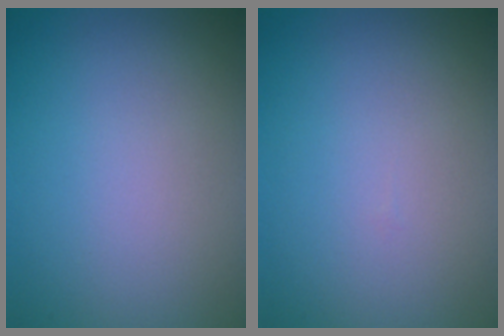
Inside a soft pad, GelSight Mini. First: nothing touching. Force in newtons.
{"total": 0.0}